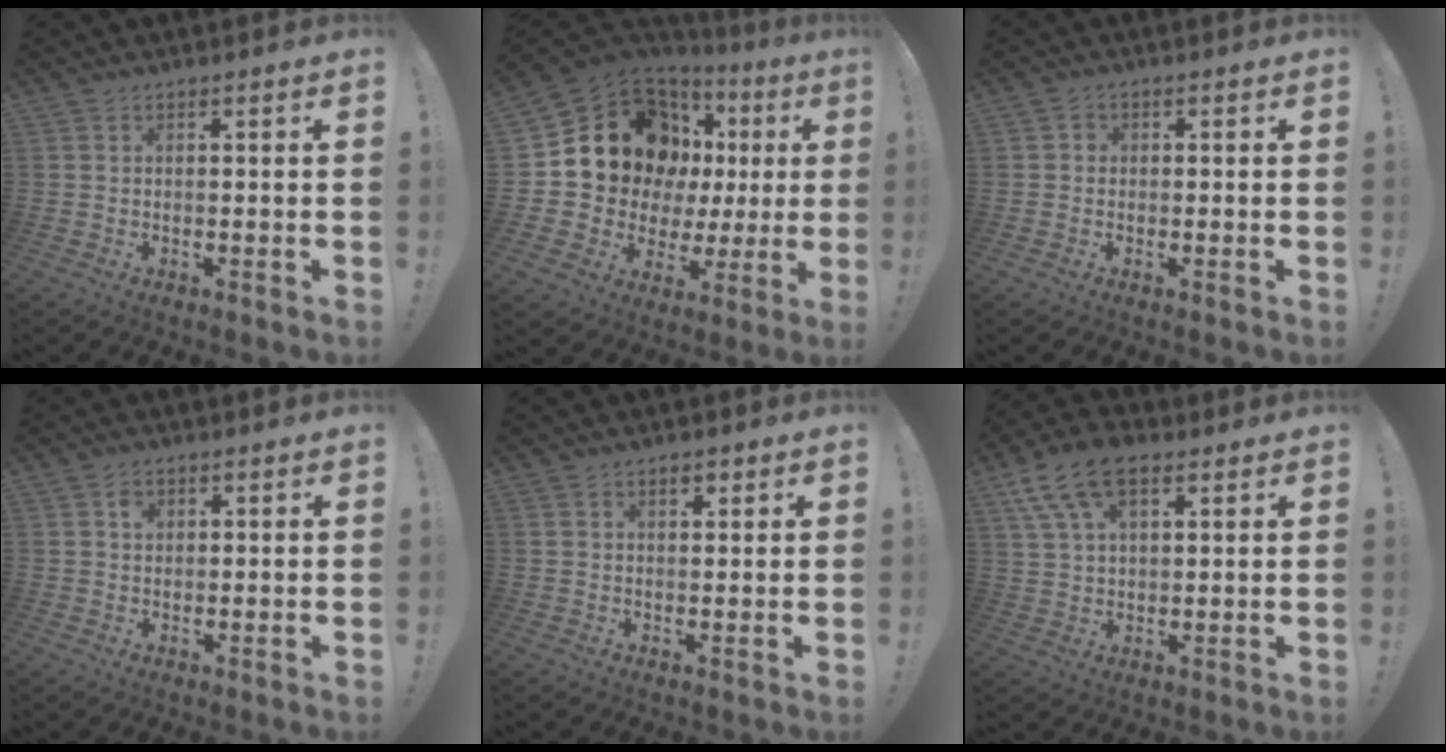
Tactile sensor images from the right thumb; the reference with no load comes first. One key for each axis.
{"total": 17.2, "fx": 7.6, "fy": 12.3, "fz": 9.4, "tx": -0.146, "ty": -0.050, "tz": 0.159}
{"total": 1.6, "fx": -0.1, "fy": 1.5, "fz": 0.5, "tx": -0.007, "ty": 0.005, "tz": -0.004}
{"total": 2.4, "fx": 1.0, "fy": 1.9, "fz": 1.1, "tx": -0.005, "ty": -0.002, "tz": 0.013}
{"total": 2.0, "fx": 1.3, "fy": 1.1, "fz": 1.1, "tx": -0.014, "ty": -0.004, "tz": 0.020}
{"total": 12.3, "fx": 6.5, "fy": 6.6, "fz": 8.1, "tx": -0.144, "ty": -0.021, "tz": 0.122}